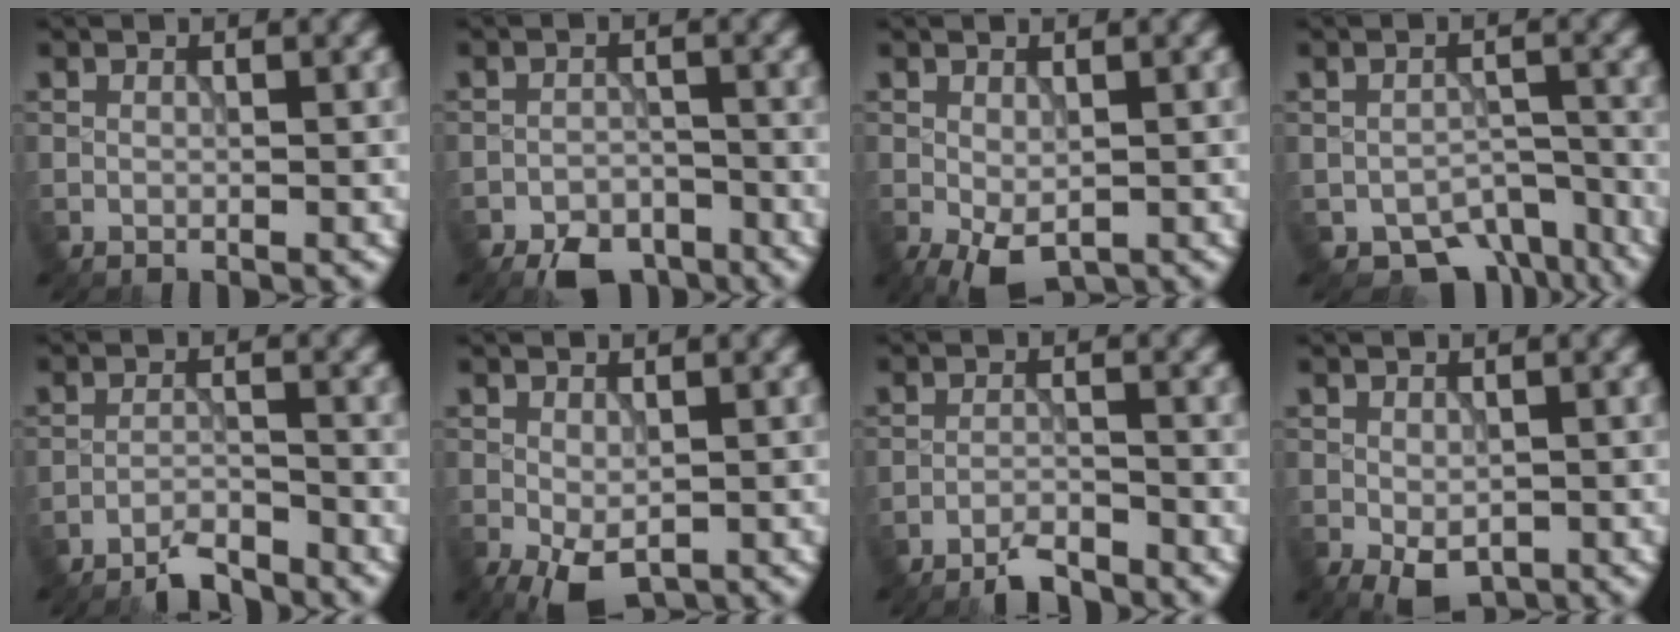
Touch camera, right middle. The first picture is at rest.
{"total": 4.5, "force": [-3.8, 2.0, 1.5], "torque": [-0.013, -0.011, -0.063]}
{"total": 3.1, "force": [-1.1, 1.5, 2.5], "torque": [-0.049, -0.009, -0.015]}
{"total": 5.8, "force": [-4.4, 3.1, 2.2], "torque": [-0.022, -0.027, -0.058]}
{"total": 3.4, "force": [-3.2, 0.3, 1.1], "torque": [-0.016, -0.003, -0.065]}
{"total": 3.5, "force": [-1.3, 1.7, 2.8], "torque": [-0.054, -0.010, -0.020]}
{"total": 3.1, "force": [-2.9, 0.3, 1.1], "torque": [-0.018, -0.004, -0.059]}
{"total": 2.9, "force": [-1.3, 1.5, 2.1], "torque": [-0.035, -0.013, -0.017]}